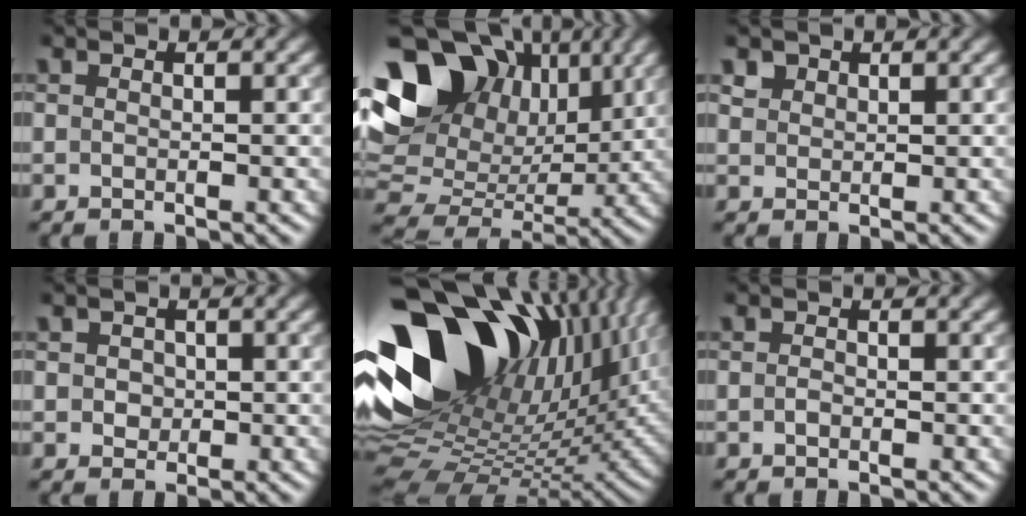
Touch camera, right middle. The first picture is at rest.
{"total": 16.7, "force": [6.3, 12.3, 9.4], "torque": [-0.183, 0.044, 0.109]}
{"total": 1.2, "force": [0.9, 0.8, 0.1], "torque": [-0.005, -0.001, 0.019]}
{"total": 1.3, "force": [0.1, 1.2, 0.5], "torque": [-0.006, -0.002, 0.003]}
{"total": 19.7, "force": [6.3, 12.7, 13.6], "torque": [-0.248, 0.014, 0.126]}
{"total": 0.6, "force": [-0.2, 0.4, 0.4], "torque": [-0.008, 0.000, -0.004]}